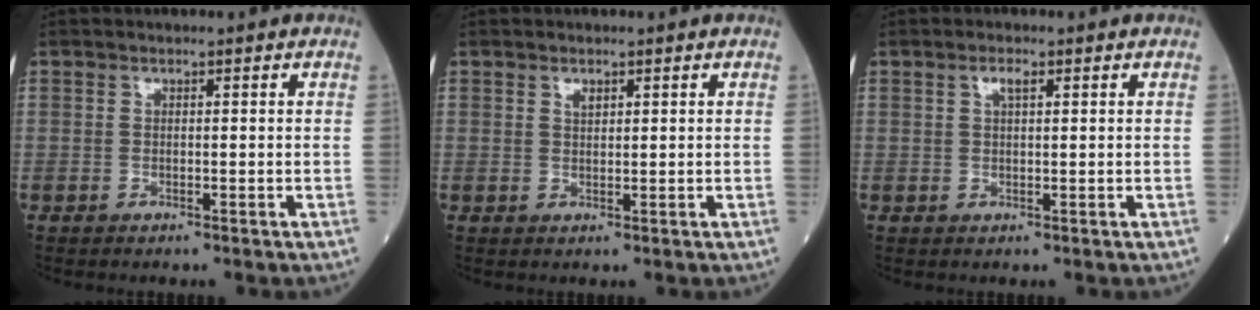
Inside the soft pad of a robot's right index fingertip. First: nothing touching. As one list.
[{"total": 1.1, "force": [0.7, 0.5, 0.7], "torque": [-0.012, -0.001, 0.013]}, {"total": 1.7, "force": [0.8, 0.5, 1.4], "torque": [-0.028, 0.003, 0.014]}]